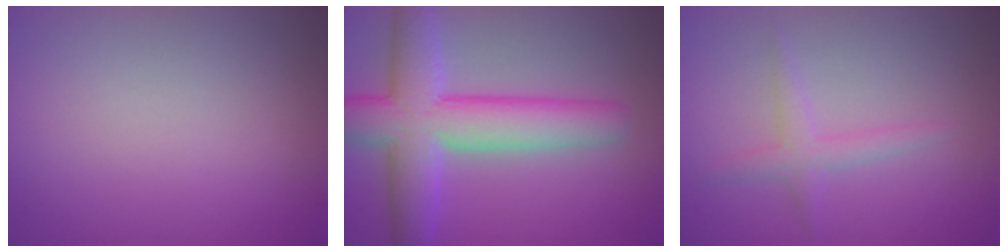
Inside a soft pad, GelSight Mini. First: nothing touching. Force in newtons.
{"total": 8.4, "press": 8.4, "slide": 0.4}
{"total": 1.8, "press": 1.8, "slide": 0.1}